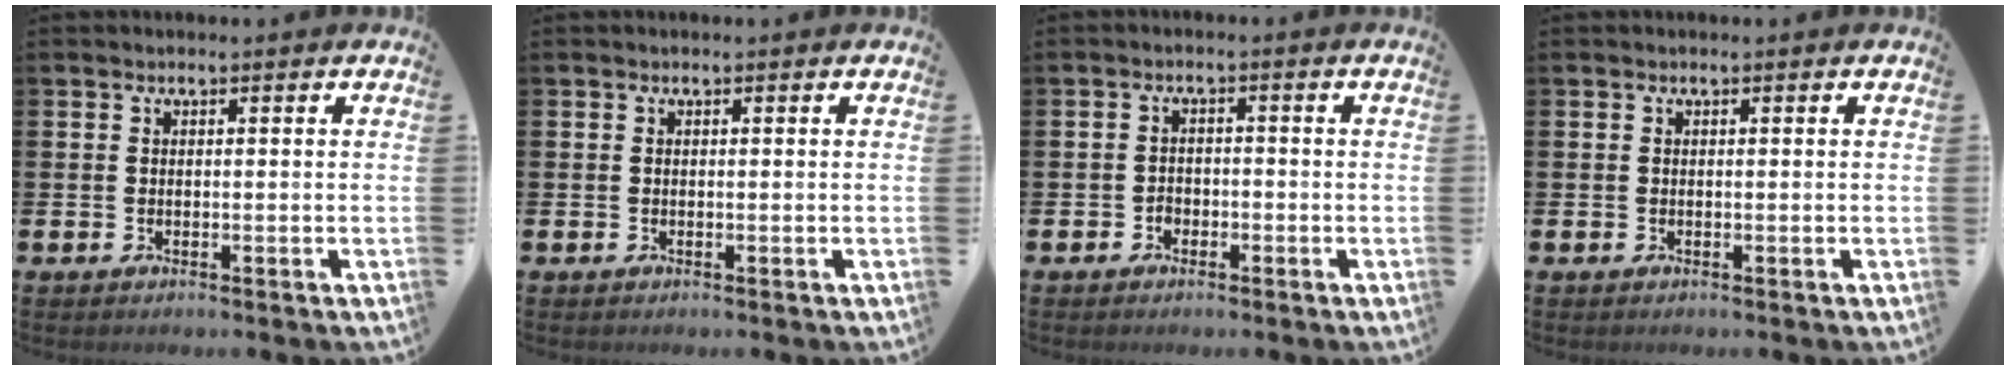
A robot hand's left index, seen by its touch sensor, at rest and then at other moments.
{"total": 0.0}
{"total": 1.6, "force": [-1.1, 1.2, 0.2], "torque": [-0.006, 0.002, -0.025]}
{"total": 0.0}